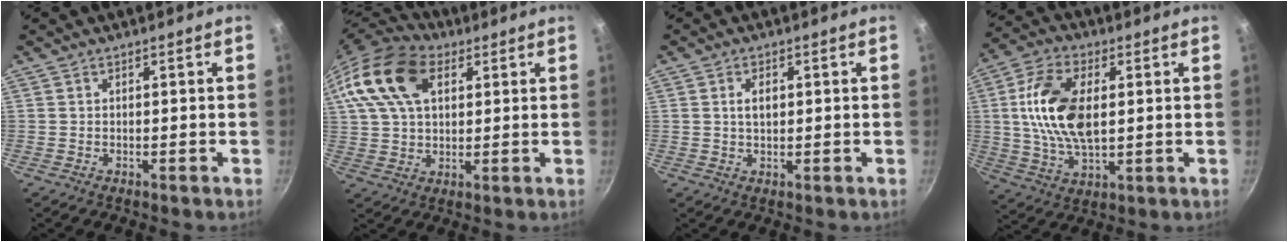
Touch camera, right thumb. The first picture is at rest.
{"total": 17.9, "force": [6.7, 11.2, 12.3], "torque": [-0.233, 0.010, 0.113]}
{"total": 2.9, "force": [0.7, 1.7, 2.3], "torque": [-0.031, 0.003, 0.013]}
{"total": 15.1, "force": [2.2, 8.3, 12.5], "torque": [-0.229, 0.003, 0.039]}